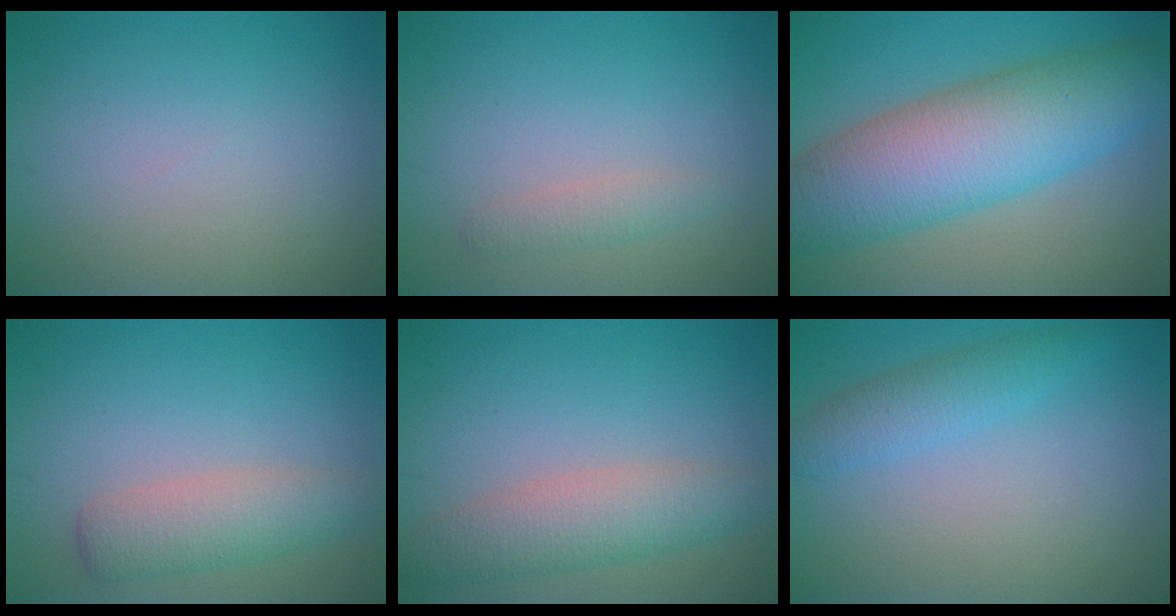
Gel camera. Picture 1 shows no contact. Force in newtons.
{"total": 1.4, "press": 1.4, "slide": 0.0}
{"total": 10.8, "press": 10.8, "slide": 0.3}
{"total": 3.7, "press": 3.7, "slide": 0.1}
{"total": 4.5, "press": 4.5, "slide": 0.1}
{"total": 2.7, "press": 2.7, "slide": 0.1}